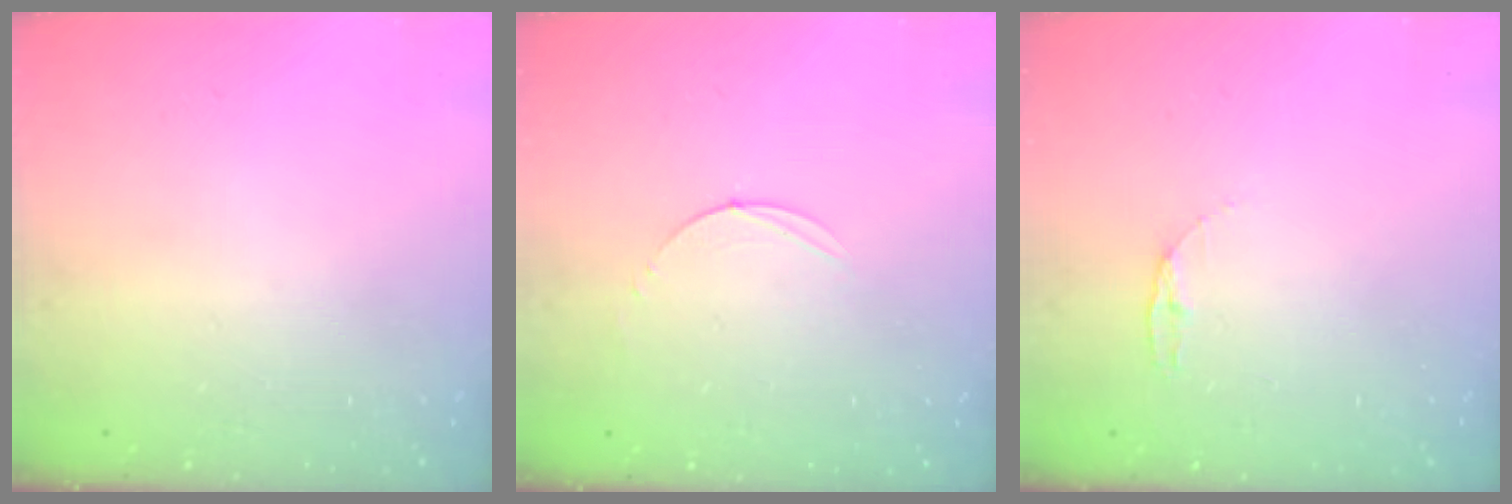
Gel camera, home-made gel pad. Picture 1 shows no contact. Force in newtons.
{"total": 3.0, "press": 3.0, "slide": 0.3}
{"total": 3.8, "press": 3.7, "slide": 0.4}